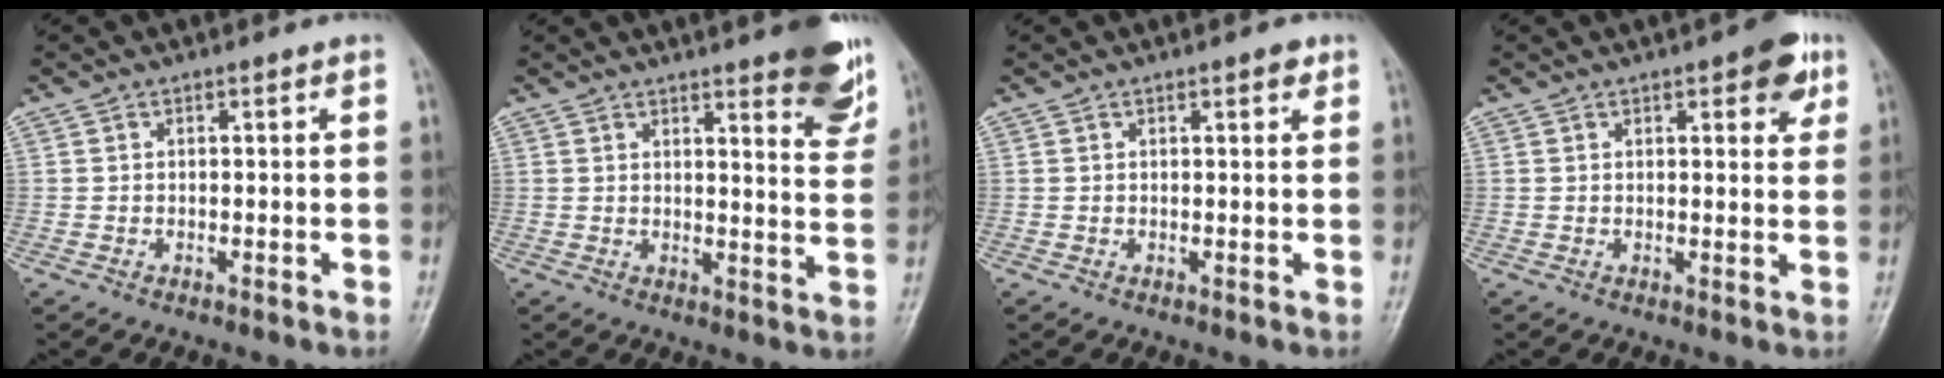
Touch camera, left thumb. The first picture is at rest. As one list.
[{"total": 11.3, "force": [7.4, 2.9, 8.1], "torque": [-0.072, -0.041, 0.086]}, {"total": 1.7, "force": [1.0, 0.6, 1.2], "torque": [-0.012, -0.003, 0.011]}, {"total": 5.9, "force": [3.0, 2.4, 4.5], "torque": [-0.036, -0.008, 0.029]}]